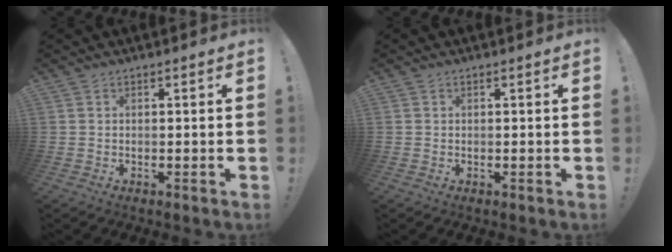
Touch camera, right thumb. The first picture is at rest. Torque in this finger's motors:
{"motor_torque": [-0.05, 0.12, -0.33, 0.04, 0.05]}